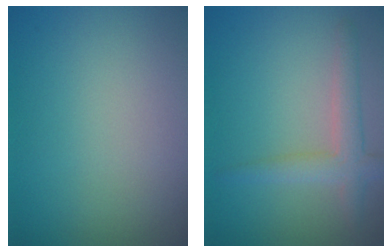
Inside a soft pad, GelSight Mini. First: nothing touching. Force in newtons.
{"total": 2.9, "press": 2.8, "slide": 0.1}